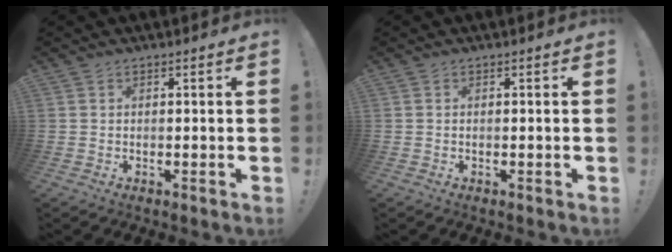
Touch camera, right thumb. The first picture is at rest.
{"total": 0.0}